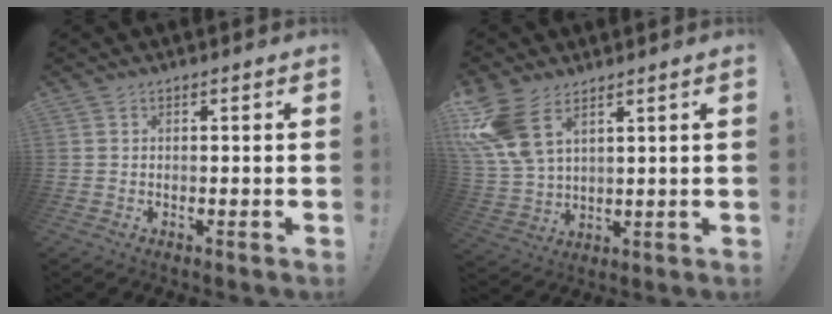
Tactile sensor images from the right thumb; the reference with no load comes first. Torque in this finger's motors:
{"motor_torque": [1.07, 1.92, 1.49, 0.75, 0.34]}